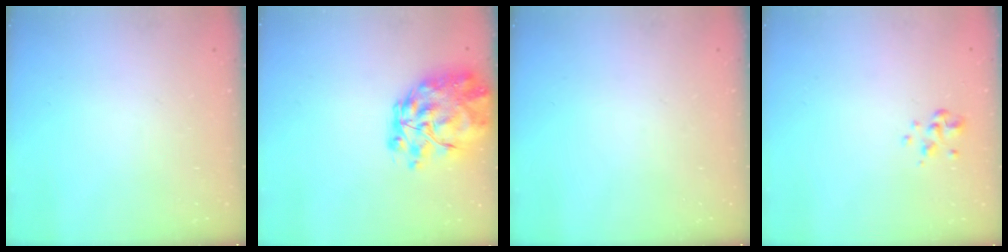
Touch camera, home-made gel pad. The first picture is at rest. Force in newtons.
{"total": 11.9, "press": 11.3, "slide": 3.9}
{"total": 0.0}
{"total": 2.4, "press": 2.3, "slide": 0.6}